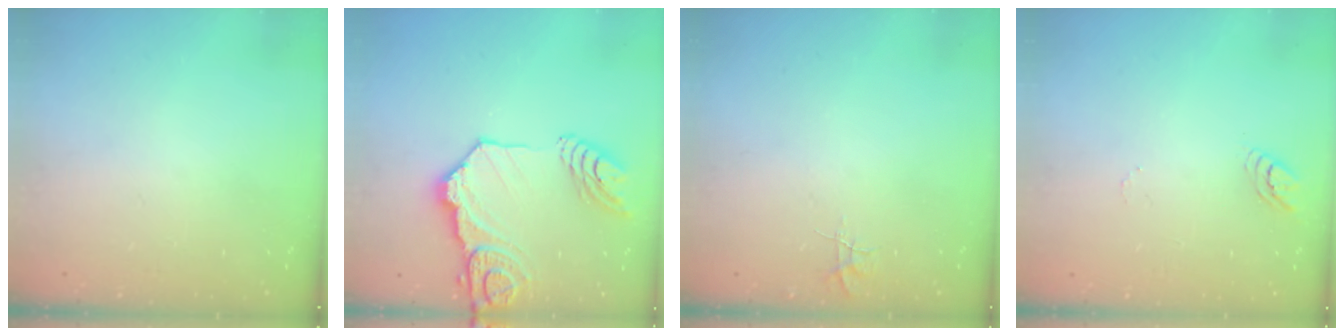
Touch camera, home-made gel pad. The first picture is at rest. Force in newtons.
{"total": 18.2, "press": 18.1, "slide": 2.0}
{"total": 3.3, "press": 3.3, "slide": 0.4}
{"total": 3.9, "press": 3.9, "slide": 0.3}